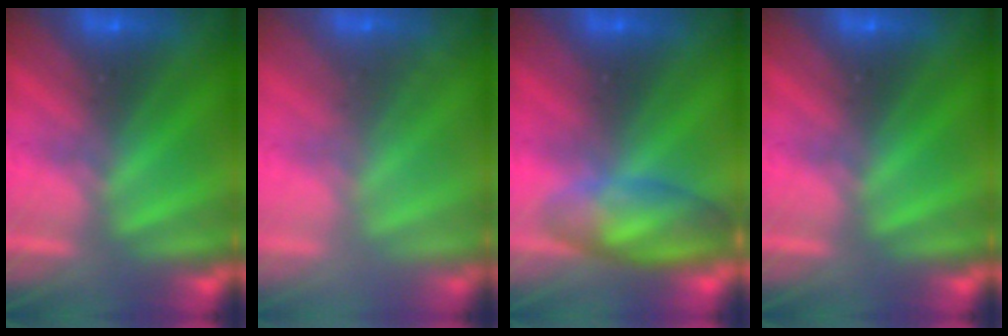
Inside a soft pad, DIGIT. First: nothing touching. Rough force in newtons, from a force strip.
{"total": 2.4}
{"total": 4.6}
{"total": 0.0}